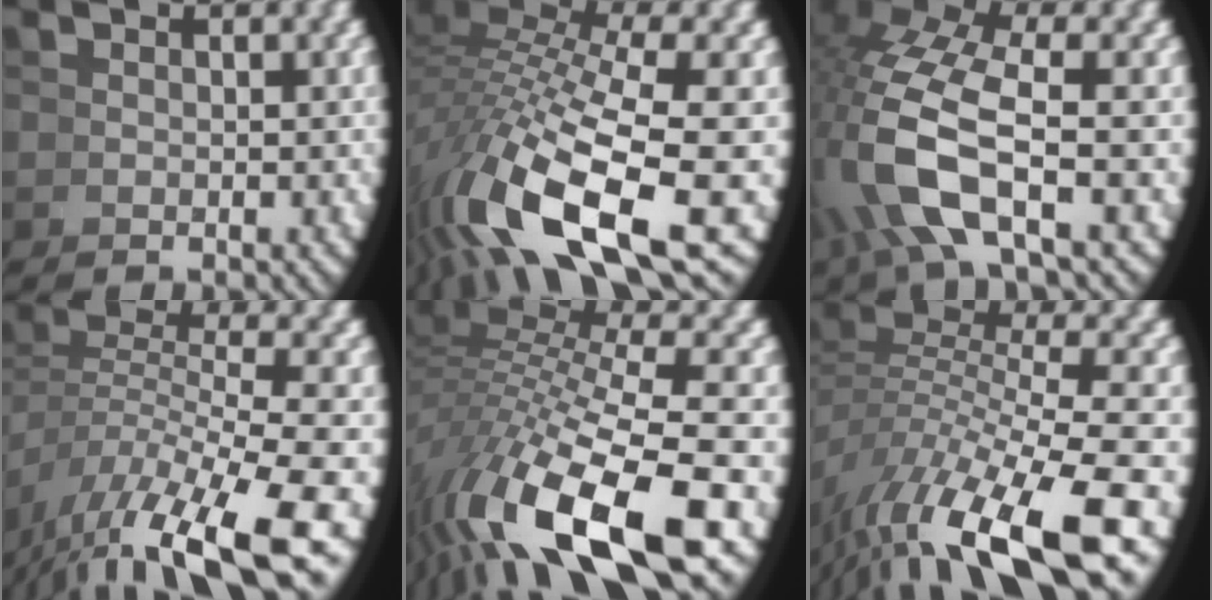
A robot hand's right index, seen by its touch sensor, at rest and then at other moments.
{"total": 10.9, "force": [-2.2, 6.0, 8.9], "torque": [-0.181, -0.032, -0.011]}
{"total": 8.0, "force": [-0.1, 4.4, 6.7], "torque": [-0.178, -0.026, 0.013]}
{"total": 8.4, "force": [-4.9, 2.8, 6.3], "torque": [-0.113, -0.034, -0.054]}
{"total": 9.6, "force": [-1.4, 4.8, 8.2], "torque": [-0.166, -0.019, -0.004]}
{"total": 8.4, "force": [-3.3, 3.9, 6.7], "torque": [-0.130, -0.026, -0.033]}